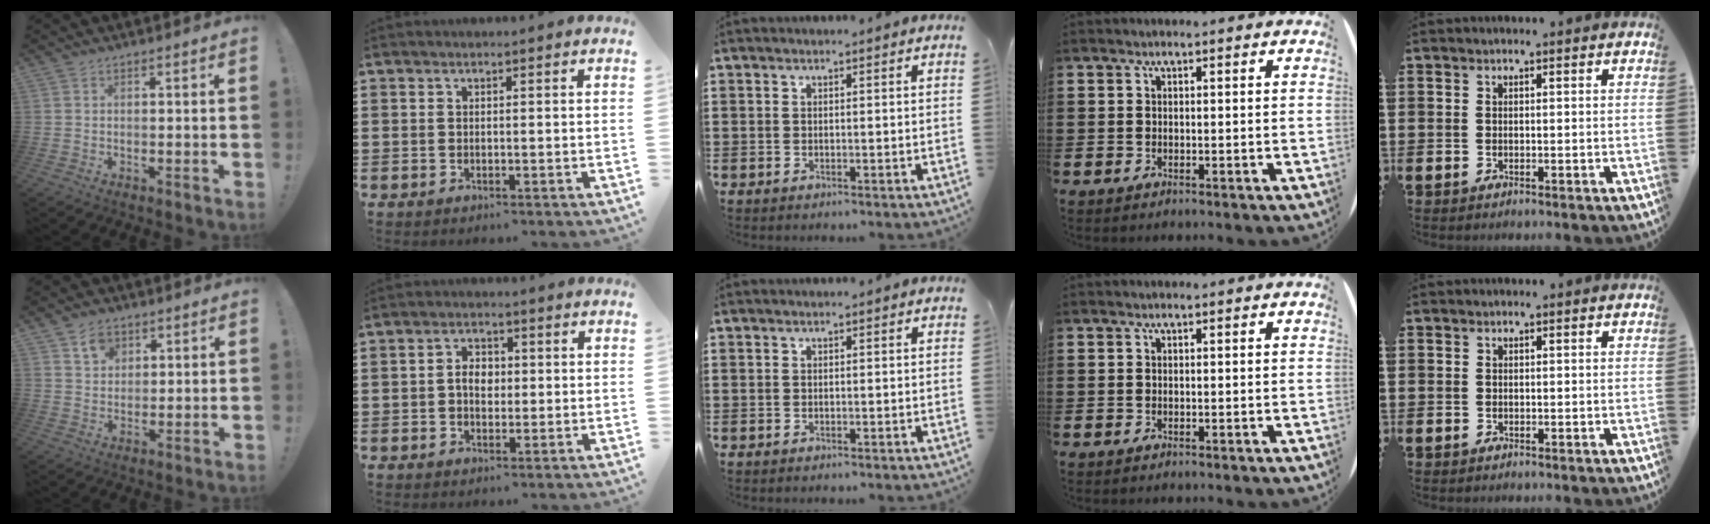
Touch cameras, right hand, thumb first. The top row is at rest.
{"thumb": {"total": 5.4, "force": [3.3, 3.9, 1.7], "torque": [-0.013, -0.015, 0.057]}, "index": {"total": 3.3, "force": [-0.1, 2.3, 2.5], "torque": [-0.050, 0.009, -0.004]}}